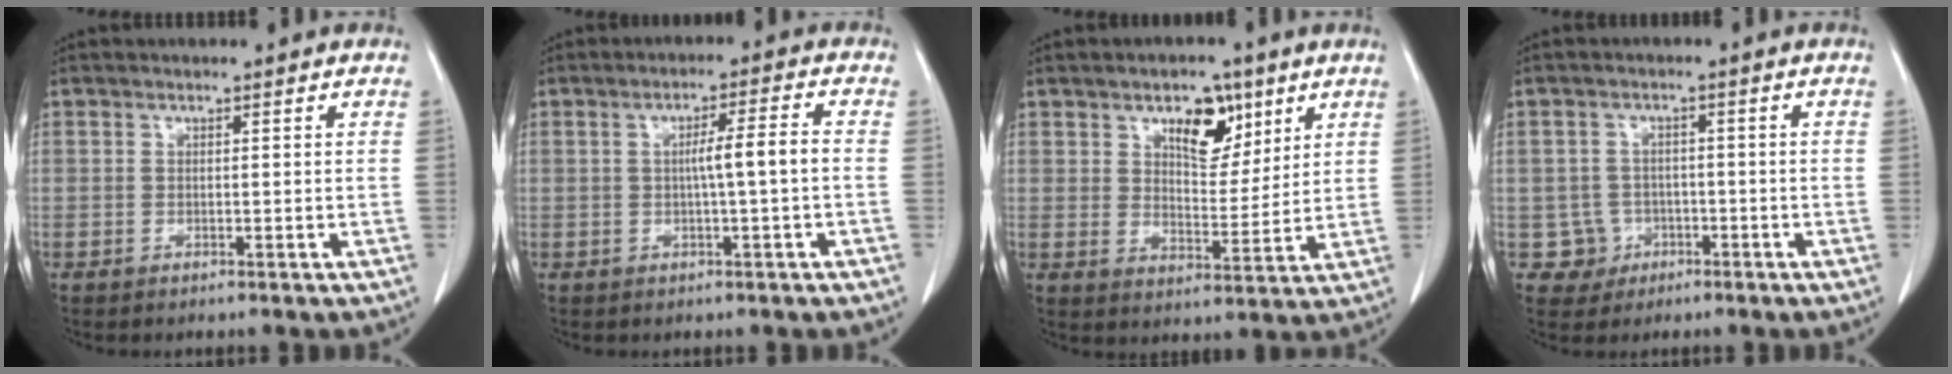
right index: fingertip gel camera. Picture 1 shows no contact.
{"total": 4.6, "force": [-0.3, -0.4, 4.6], "torque": [-0.078, 0.008, -0.004]}
{"total": 7.9, "force": [4.4, 4.0, 5.2], "torque": [-0.078, 0.005, 0.074]}
{"total": 3.9, "force": [-1.3, 3.7, -0.4], "torque": [0.015, 0.015, -0.016]}